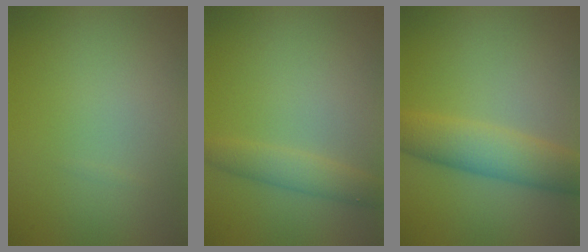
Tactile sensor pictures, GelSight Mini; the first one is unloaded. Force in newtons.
{"total": 2.4, "press": 2.4, "slide": 0.1}
{"total": 5.5, "press": 5.5, "slide": 0.4}